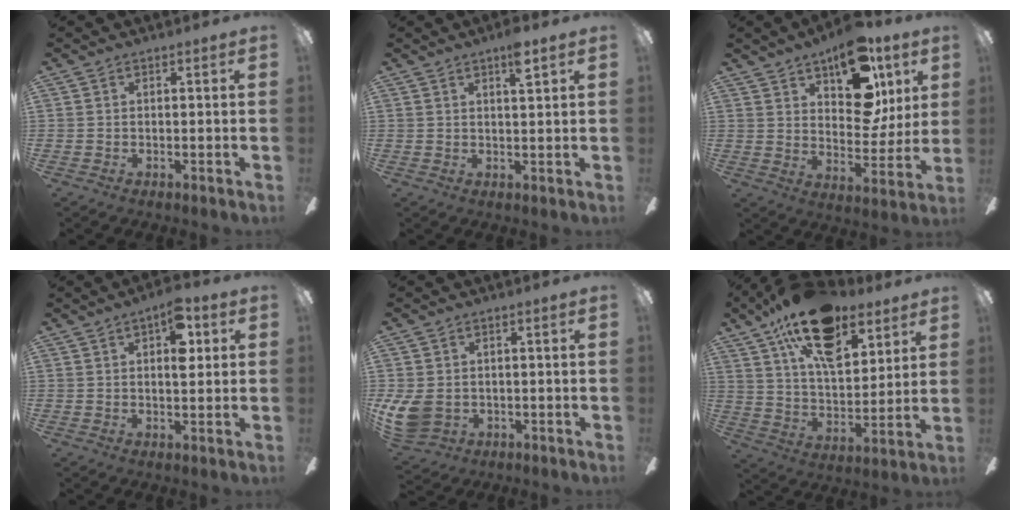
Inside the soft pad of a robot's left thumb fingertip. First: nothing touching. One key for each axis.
{"total": 4.8, "fx": 3.2, "fy": 0.9, "fz": 3.5, "tx": -0.055, "ty": -0.007, "tz": 0.049}
{"total": 17.4, "fx": 10.4, "fy": 9.2, "fz": 10.5, "tx": -0.141, "ty": -0.049, "tz": 0.179}
{"total": 7.9, "fx": 3.3, "fy": 3.4, "fz": 6.4, "tx": -0.088, "ty": -0.007, "tz": 0.049}
{"total": 8.2, "fx": -0.5, "fy": 6.5, "fz": 4.9, "tx": -0.117, "ty": 0.001, "tz": -0.005}
{"total": 21.4, "fx": 13.1, "fy": 10.9, "fz": 12.8, "tx": -0.211, "ty": -0.061, "tz": 0.229}